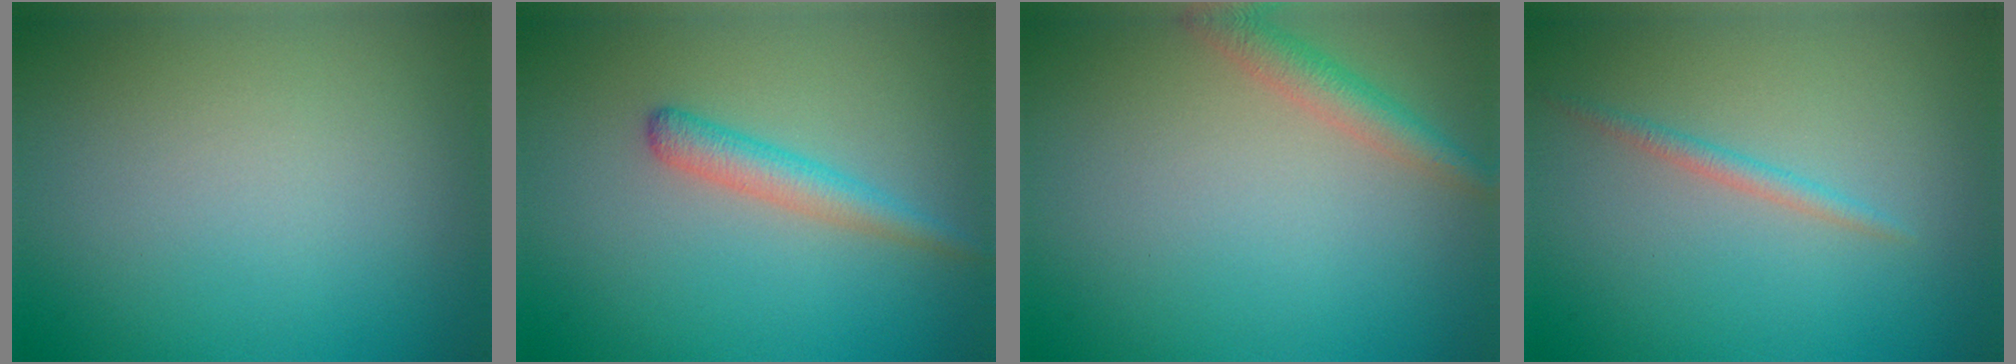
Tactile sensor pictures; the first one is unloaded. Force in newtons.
{"total": 2.4, "press": 2.3, "slide": 0.1}
{"total": 2.6, "press": 2.6, "slide": 0.2}
{"total": 1.1, "press": 1.1, "slide": 0.0}